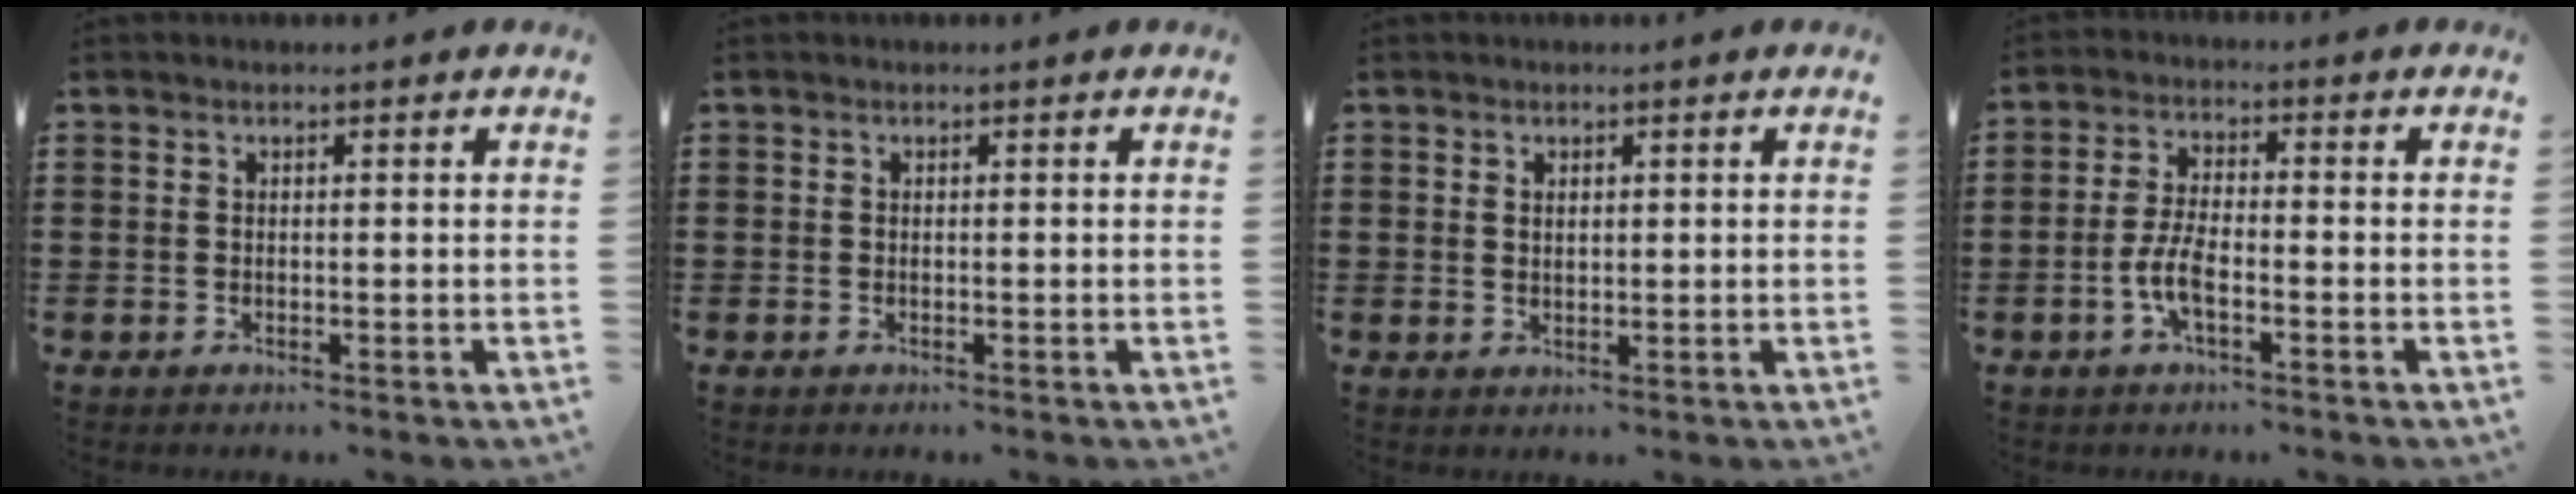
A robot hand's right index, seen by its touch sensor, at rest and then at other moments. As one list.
[{"total": 0.0}, {"total": 0.9, "force": [0.6, 0.6, 0.4], "torque": [-0.010, 0.004, 0.011]}, {"total": 5.2, "force": [-1.9, 1.7, 4.5], "torque": [-0.112, -0.004, -0.046]}]